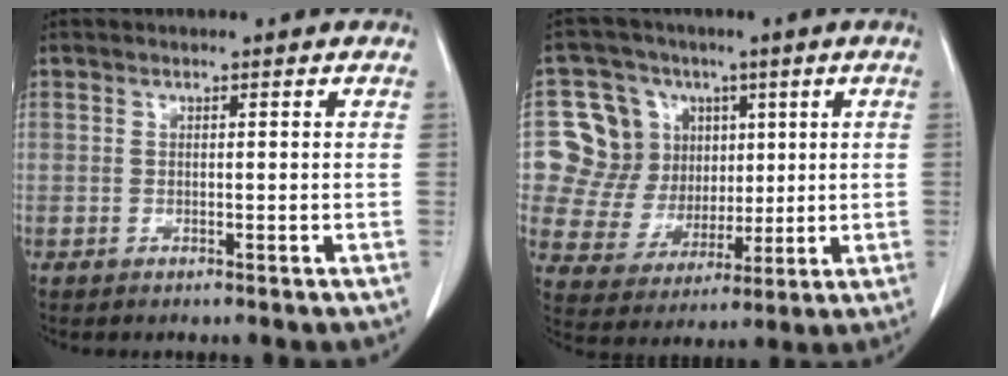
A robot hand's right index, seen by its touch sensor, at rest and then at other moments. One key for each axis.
{"total": 11.5, "fx": 3.5, "fy": 10.4, "fz": 3.5, "tx": -0.070, "ty": 0.044, "tz": 0.073}